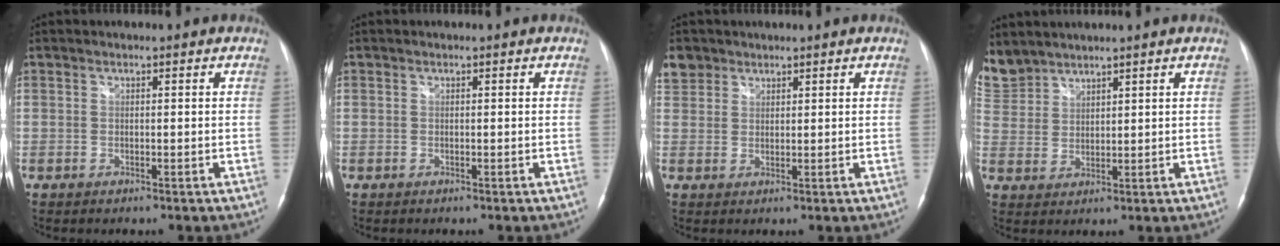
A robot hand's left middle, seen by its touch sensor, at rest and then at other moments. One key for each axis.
{"total": 0.0}
{"total": 4.8, "fx": 3.2, "fy": 3.5, "fz": 0.5, "tx": -0.009, "ty": 0.015, "tz": 0.066}
{"total": 8.0, "fx": 7.1, "fy": 3.6, "fz": 0.9, "tx": -0.041, "ty": 0.012, "tz": 0.159}